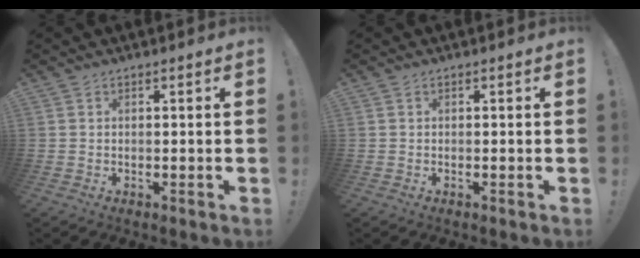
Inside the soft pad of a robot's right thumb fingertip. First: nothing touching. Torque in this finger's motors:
{"motor_torque": [0.12, -0.19, -0.16, 0.15, 0.02]}